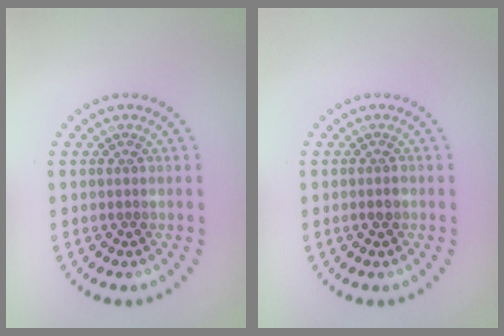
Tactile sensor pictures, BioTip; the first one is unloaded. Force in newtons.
{"total": 0.9, "press": 0.8, "slide": 0.5}